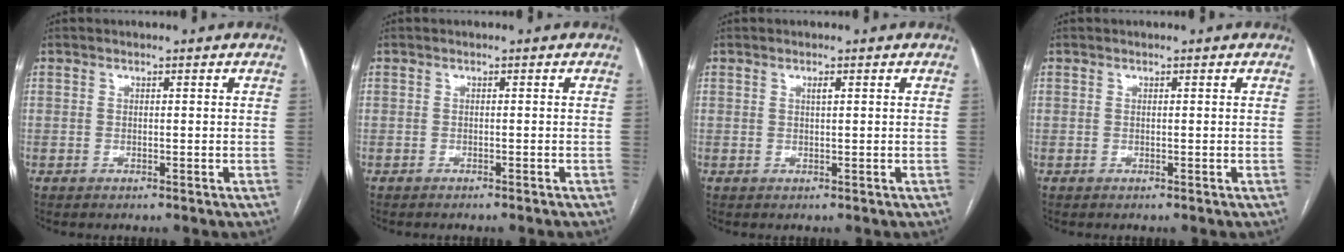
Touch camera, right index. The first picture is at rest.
{"total": 2.5, "force": [-2.3, -0.1, 1.0], "torque": [-0.015, -0.002, -0.028]}
{"total": 0.7, "force": [0.3, 0.1, 0.6], "torque": [-0.012, 0.001, 0.005]}
{"total": 0.0}